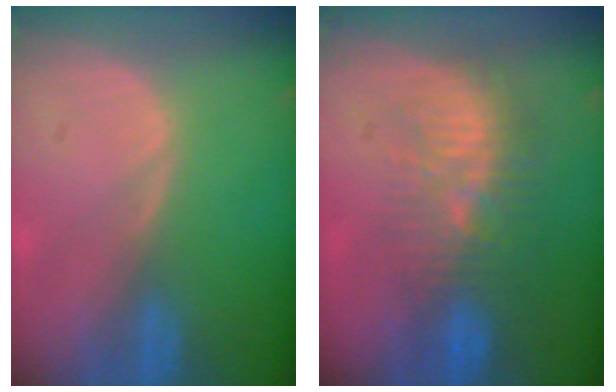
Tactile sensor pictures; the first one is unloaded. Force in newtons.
{"total": 9.3, "press": 8.7, "slide": 3.4}